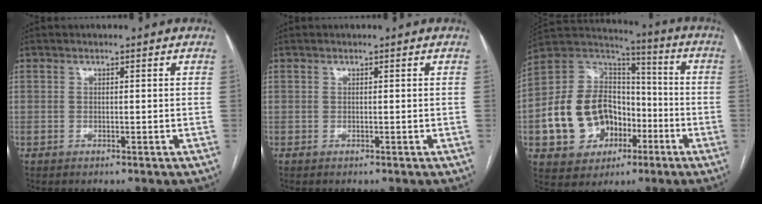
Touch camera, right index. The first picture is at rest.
{"total": 0.0}
{"total": 17.2, "force": [-4.7, 13.3, 9.9], "torque": [-0.203, 0.043, -0.067]}